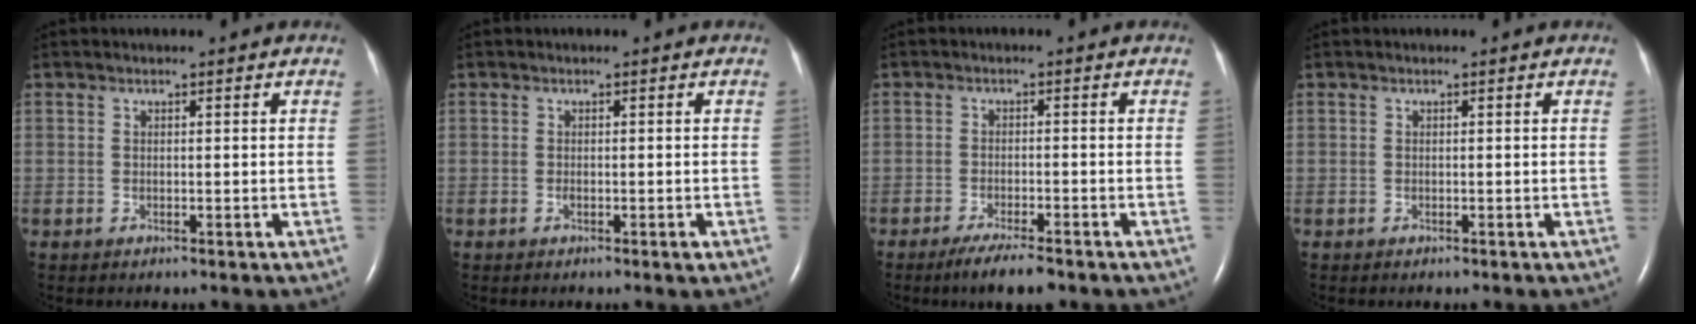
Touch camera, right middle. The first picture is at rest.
{"total": 1.1, "force": [-0.5, 0.2, 0.9], "torque": [-0.017, -0.001, -0.008]}
{"total": 5.5, "force": [-4.1, 0.8, 3.6], "torque": [-0.065, -0.012, -0.064]}
{"total": 0.0}